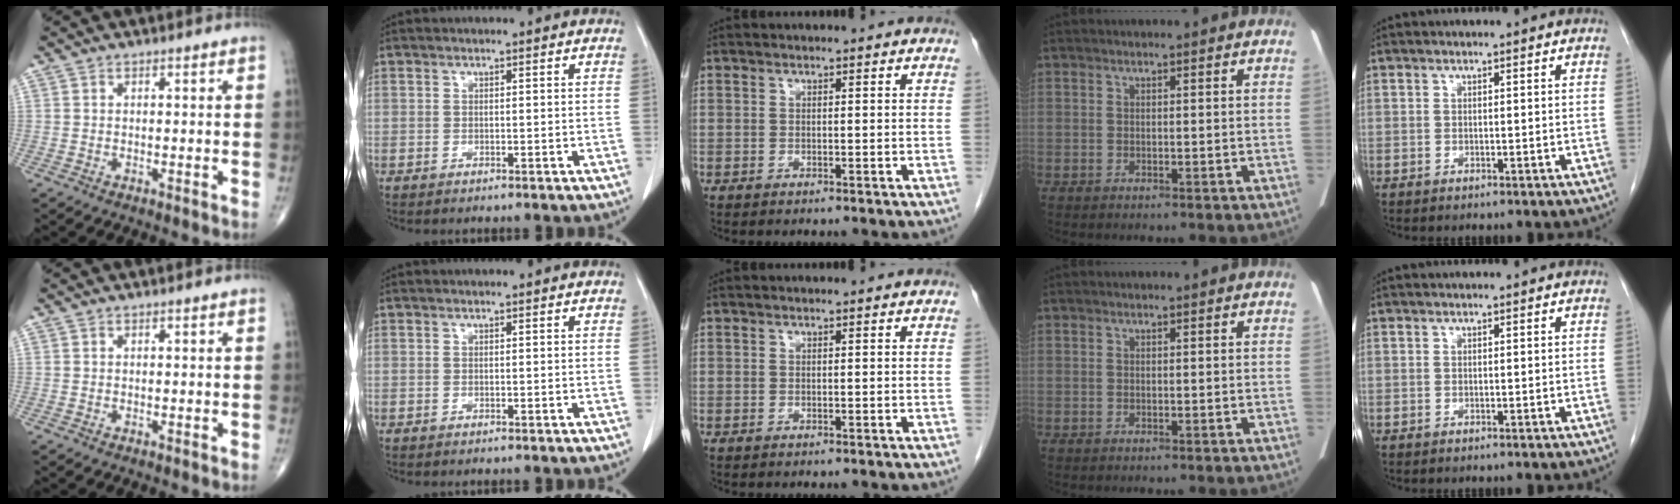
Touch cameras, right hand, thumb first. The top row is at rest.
{}